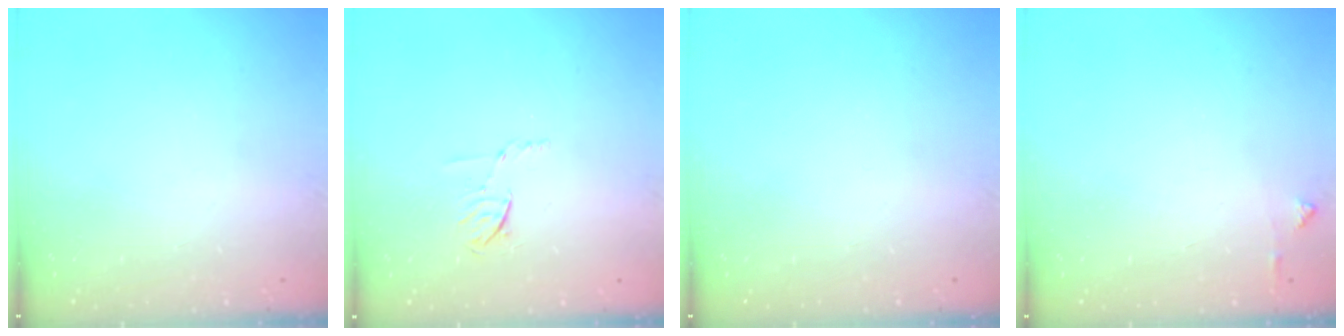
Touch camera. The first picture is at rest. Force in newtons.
{"total": 4.4, "press": 4.2, "slide": 1.5}
{"total": 0.0}
{"total": 3.5, "press": 3.4, "slide": 0.5}